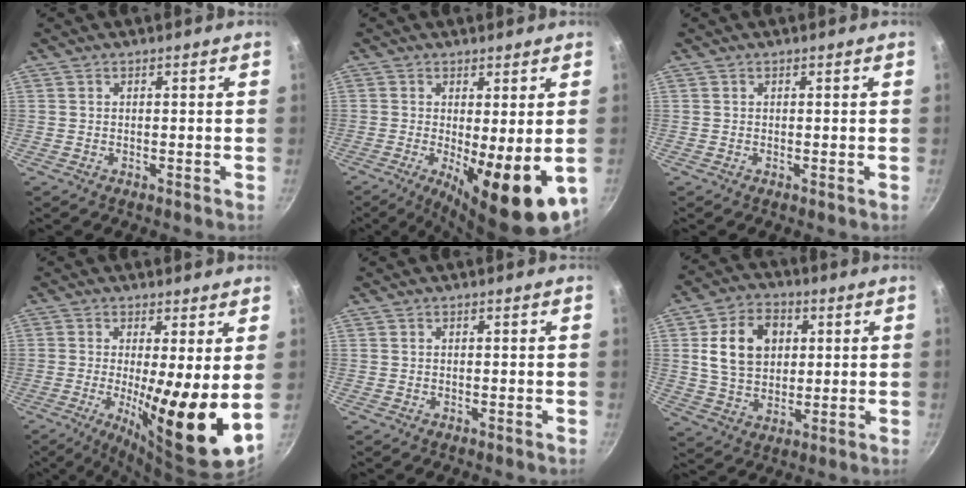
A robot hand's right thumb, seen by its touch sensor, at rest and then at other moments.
{"total": 13.7, "force": [-2.7, 4.0, 12.8], "torque": [-0.176, -0.015, -0.027]}
{"total": 0.0}
{"total": 14.0, "force": [-0.4, 2.2, 13.8], "torque": [-0.214, -0.031, -0.005]}
{"total": 0.0}
{"total": 13.2, "force": [2.8, 9.9, 8.3], "torque": [-0.124, 0.004, 0.046]}